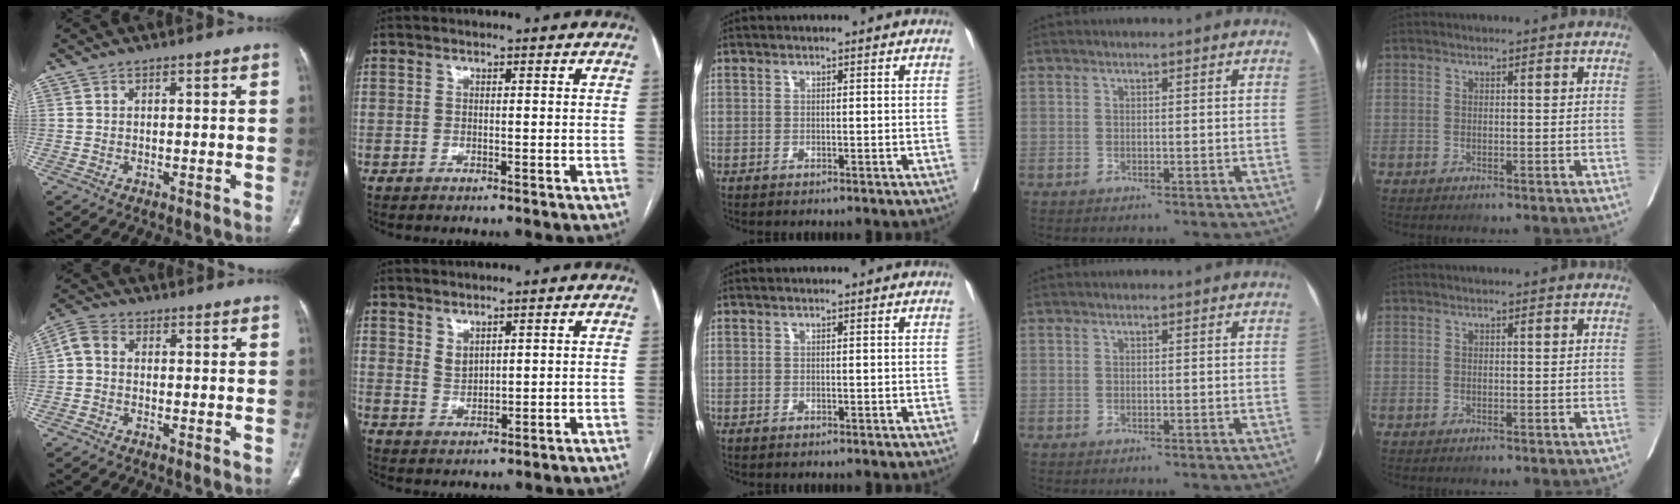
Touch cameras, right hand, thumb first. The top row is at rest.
{"thumb": {"total": 4.0, "force": [0.0, 3.1, 2.6], "torque": [-0.046, 0.013, -0.013]}, "index": {"total": 2.3, "force": [1.6, 1.1, 1.2], "torque": [-0.025, -0.004, 0.041]}}